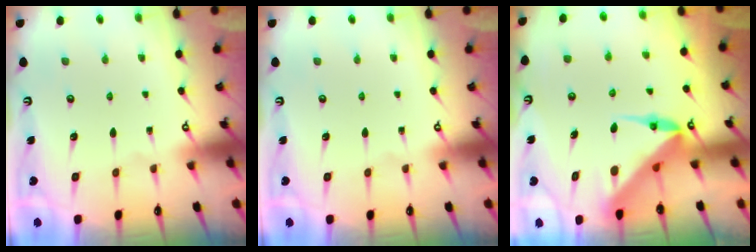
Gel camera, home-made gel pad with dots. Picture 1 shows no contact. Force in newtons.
{"total": 0.0}
{"total": 5.9, "press": 5.8, "slide": 0.5}